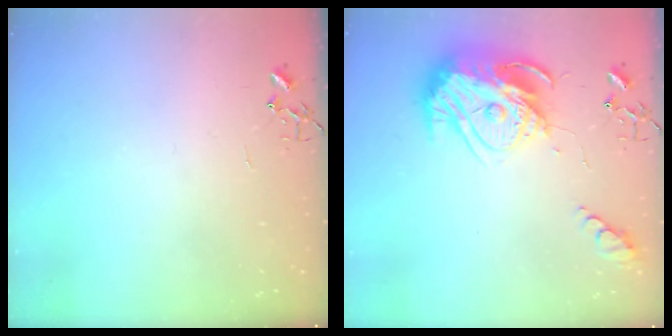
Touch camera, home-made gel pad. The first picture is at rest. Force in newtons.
{"total": 19.3, "press": 19.2, "slide": 1.7}